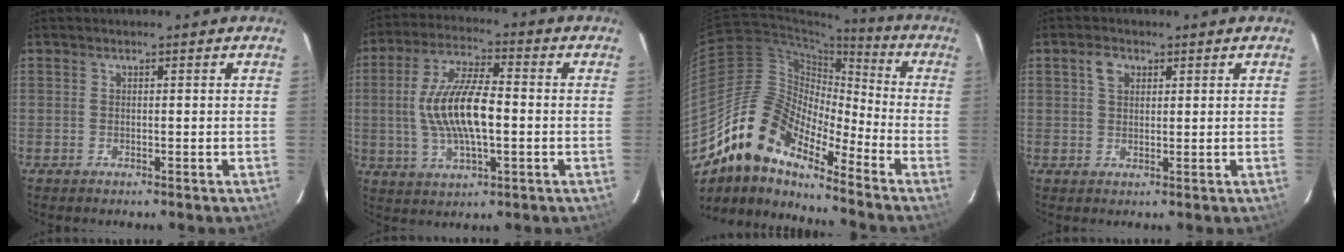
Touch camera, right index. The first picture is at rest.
{"total": 13.5, "force": [-0.9, 4.6, 12.6], "torque": [-0.251, 0.006, -0.013]}
{"total": 15.7, "force": [-12.5, 5.2, 8.0], "torque": [-0.129, 0.003, -0.254]}
{"total": 3.0, "force": [1.3, 2.1, 1.7], "torque": [-0.030, 0.010, 0.023]}